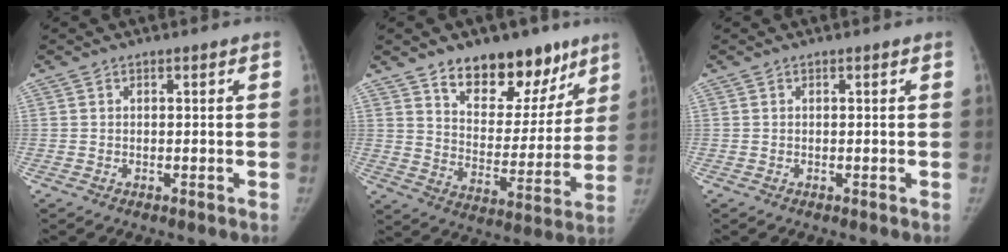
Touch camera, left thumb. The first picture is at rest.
{"total": 18.5, "force": [12.4, 9.9, 9.4], "torque": [-0.071, -0.071, 0.192]}
{"total": 0.0}